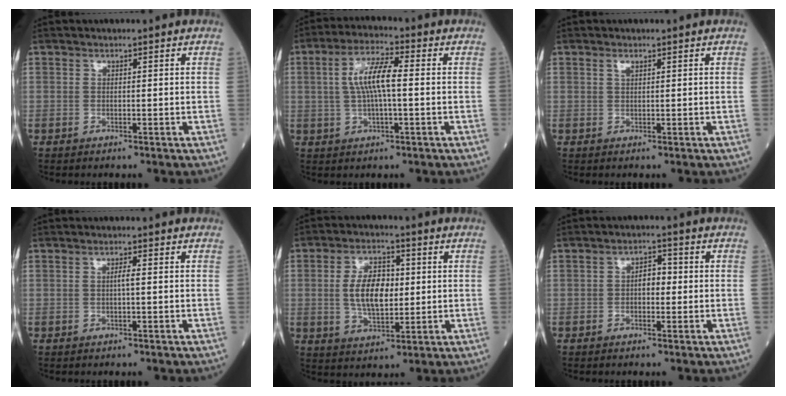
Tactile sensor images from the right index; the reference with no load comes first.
{"total": 7.3, "force": [0.5, 1.4, 7.2], "torque": [-0.146, 0.015, 0.007]}
{"total": 1.0, "force": [0.5, 0.3, 0.7], "torque": [-0.016, 0.002, 0.010]}
{"total": 1.0, "force": [-0.1, -0.1, 1.0], "torque": [-0.020, 0.001, -0.003]}
{"total": 8.6, "force": [0.7, 4.3, 7.4], "torque": [-0.145, 0.010, 0.016]}
{"total": 2.9, "force": [-0.1, 1.6, 2.4], "torque": [-0.033, 0.012, -0.004]}